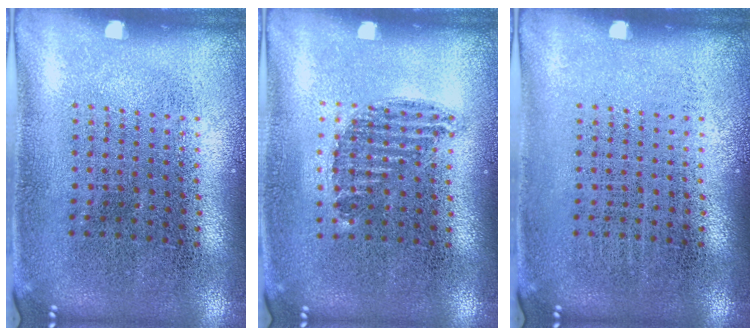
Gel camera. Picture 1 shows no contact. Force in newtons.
{"total": 0.8, "press": 0.7, "slide": 0.5}
{"total": 0.0}